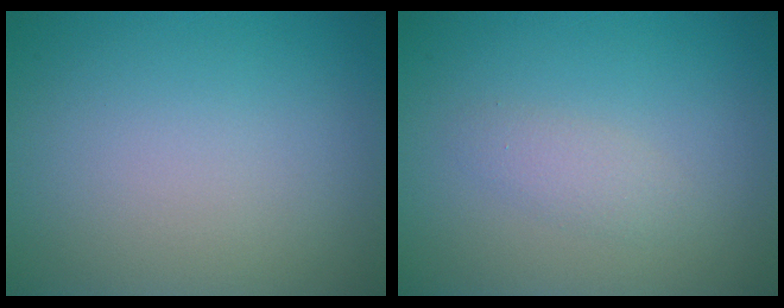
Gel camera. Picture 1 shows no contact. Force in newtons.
{"total": 1.4, "press": 1.4, "slide": 0.1}